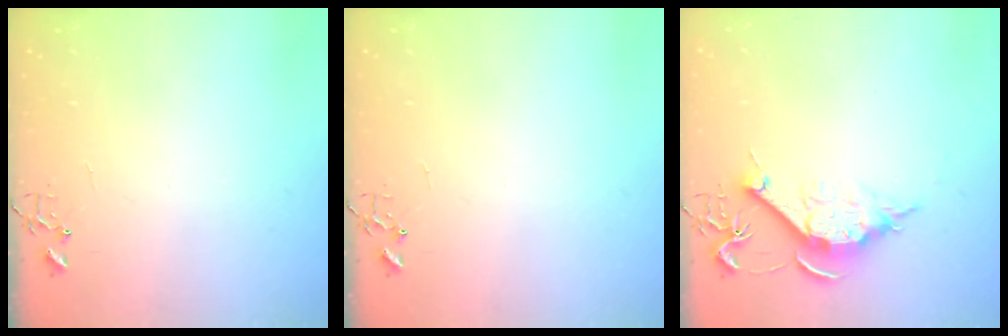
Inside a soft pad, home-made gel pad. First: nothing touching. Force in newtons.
{"total": 0.0}
{"total": 11.6, "press": 11.6, "slide": 0.6}